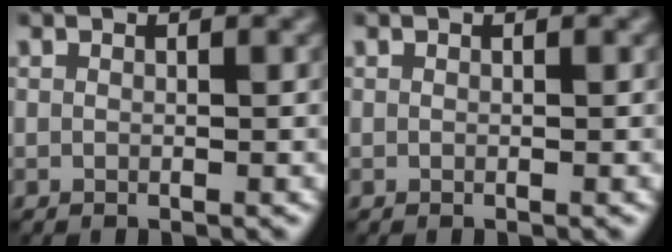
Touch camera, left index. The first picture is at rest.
{"total": 0.0}